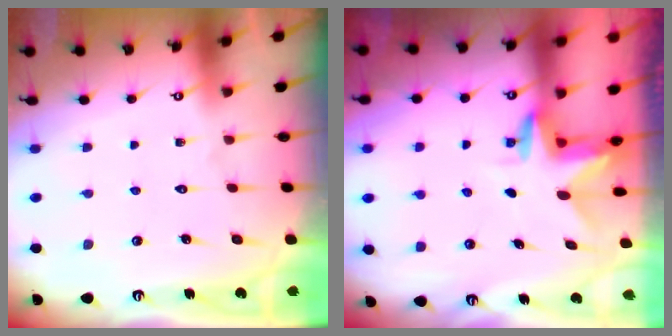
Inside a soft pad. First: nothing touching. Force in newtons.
{"total": 3.0, "press": 3.0, "slide": 0.2}